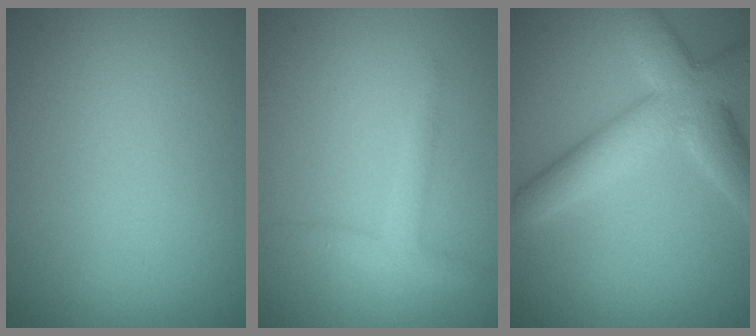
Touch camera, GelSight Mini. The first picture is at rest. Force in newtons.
{"total": 2.3, "press": 2.3, "slide": 0.1}
{"total": 6.9, "press": 6.9, "slide": 0.4}